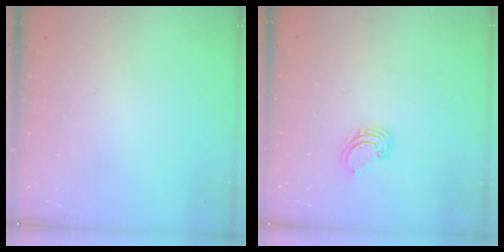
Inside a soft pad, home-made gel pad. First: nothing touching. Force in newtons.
{"total": 1.6, "press": 1.6, "slide": 0.1}